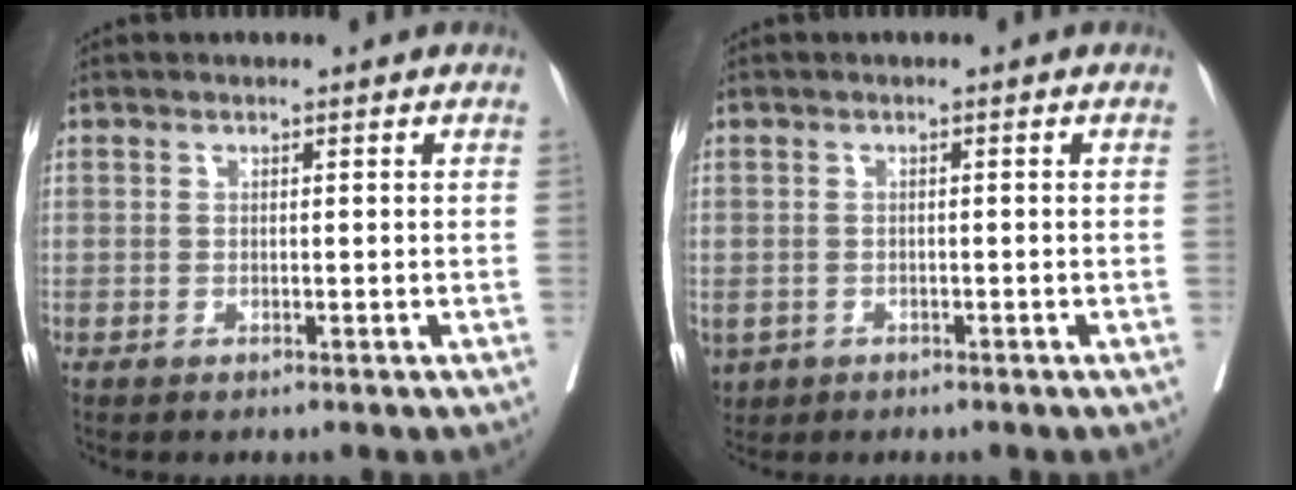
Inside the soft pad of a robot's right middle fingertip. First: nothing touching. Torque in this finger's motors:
{"motor_torque": [0.70, 0.14, 1.05, 0.21]}